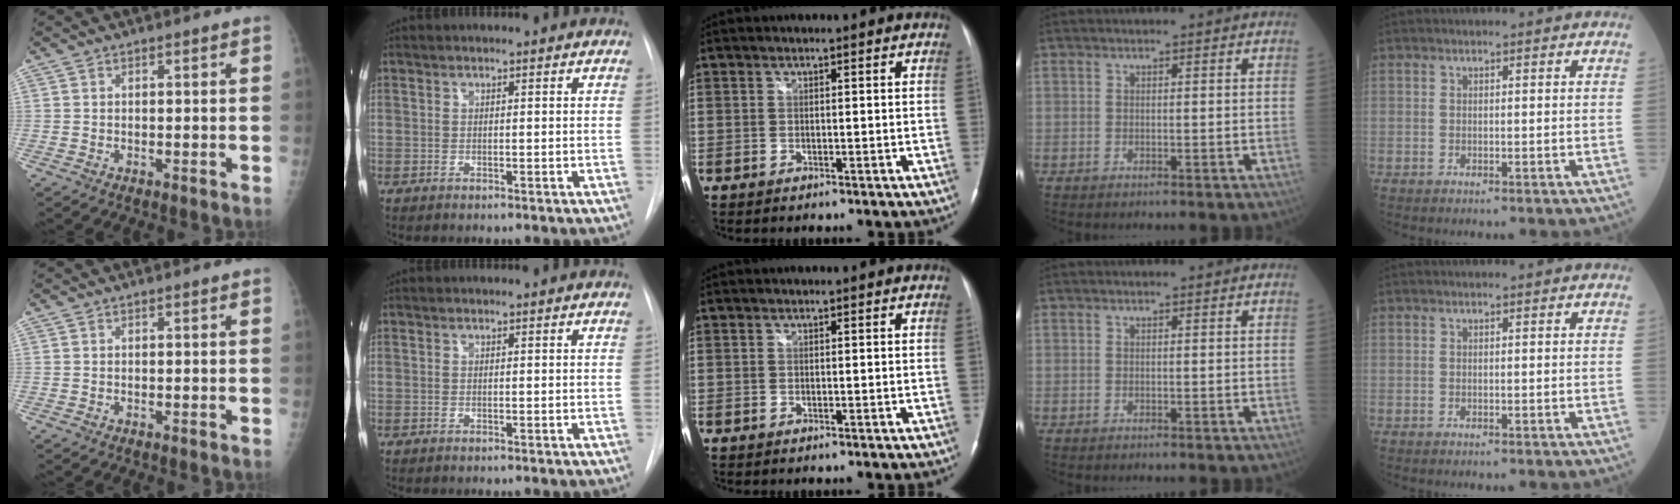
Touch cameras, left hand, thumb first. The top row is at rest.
{}